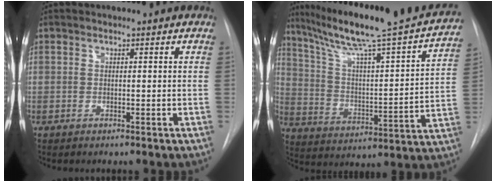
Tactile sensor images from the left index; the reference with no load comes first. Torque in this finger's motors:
{"motor_torque": [0.27, -0.44, 0.41, 0.14]}